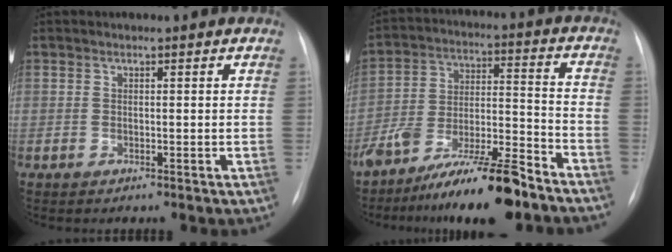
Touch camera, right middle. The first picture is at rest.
{"total": 15.1, "force": [-11.9, 1.8, 9.2], "torque": [-0.159, 0.007, -0.203]}